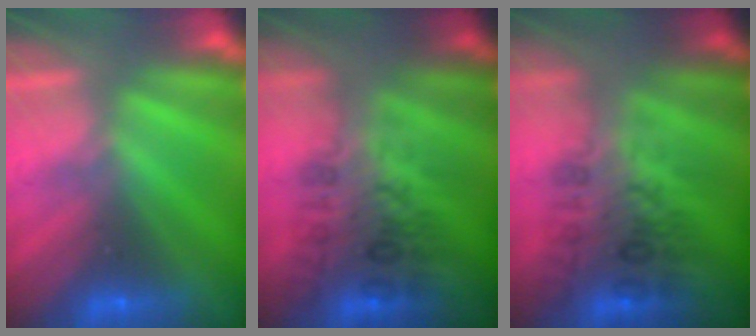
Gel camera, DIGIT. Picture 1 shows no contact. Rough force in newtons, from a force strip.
{"total": 2.7}
{"total": 2.7}